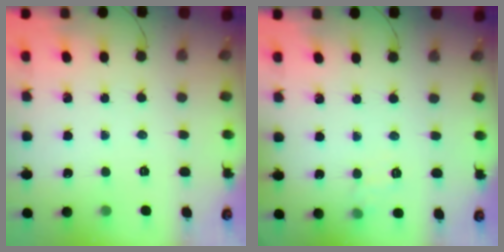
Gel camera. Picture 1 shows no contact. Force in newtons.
{"total": 7.1, "press": 6.9, "slide": 1.7}